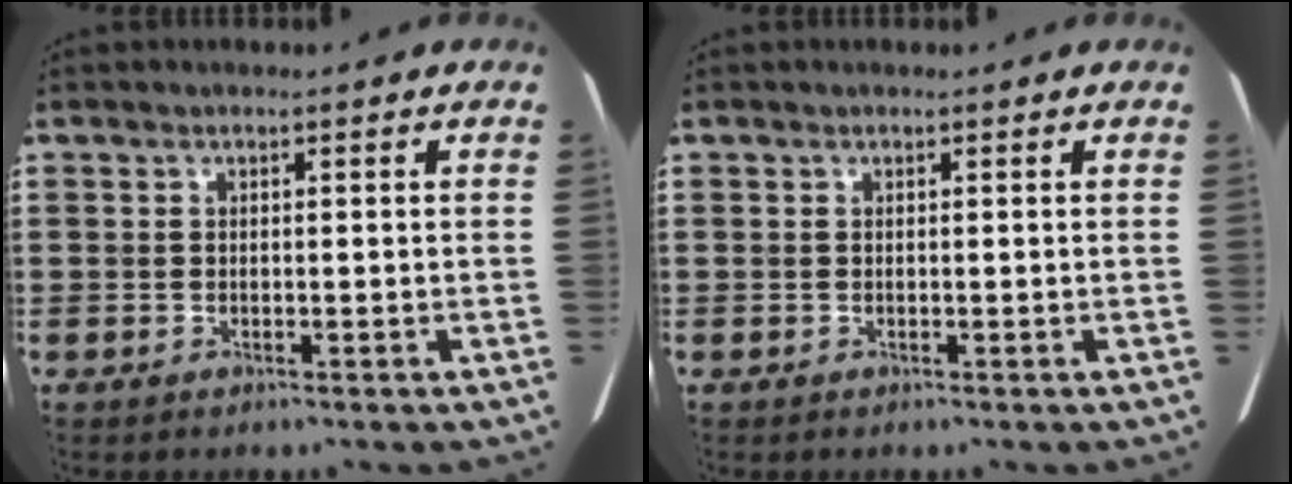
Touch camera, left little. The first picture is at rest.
{"total": 0.0}